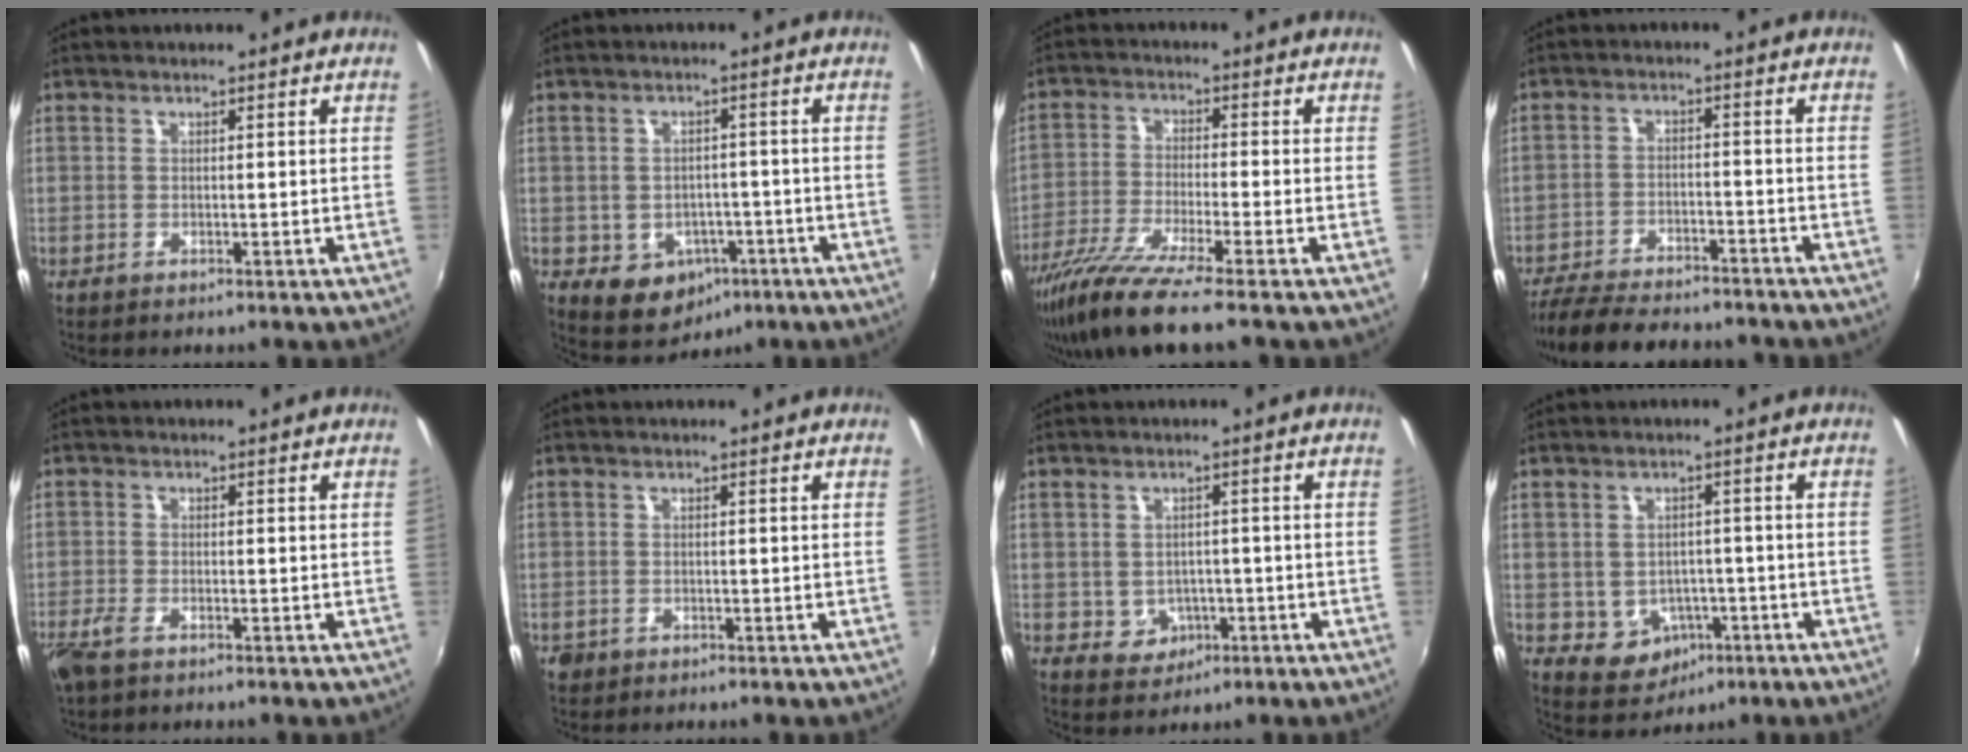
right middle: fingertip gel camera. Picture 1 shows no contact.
{"total": 8.6, "force": [-3.9, 6.8, 3.4], "torque": [-0.074, 0.003, -0.034]}
{"total": 11.8, "force": [-9.0, 0.3, 7.6], "torque": [-0.166, -0.038, -0.168]}
{"total": 17.6, "force": [-15.0, 4.7, 7.9], "torque": [-0.165, -0.027, -0.224]}
{"total": 3.6, "force": [-2.5, 1.3, 2.2], "torque": [-0.057, -0.008, -0.050]}
{"total": 1.8, "force": [-0.9, 1.5, 0.5], "torque": [-0.014, -0.004, -0.015]}
{"total": 4.6, "force": [-1.2, 4.2, 1.2], "torque": [-0.033, 0.006, -0.005]}
{"total": 6.8, "force": [-2.4, 5.9, 2.3], "torque": [-0.060, 0.005, -0.016]}